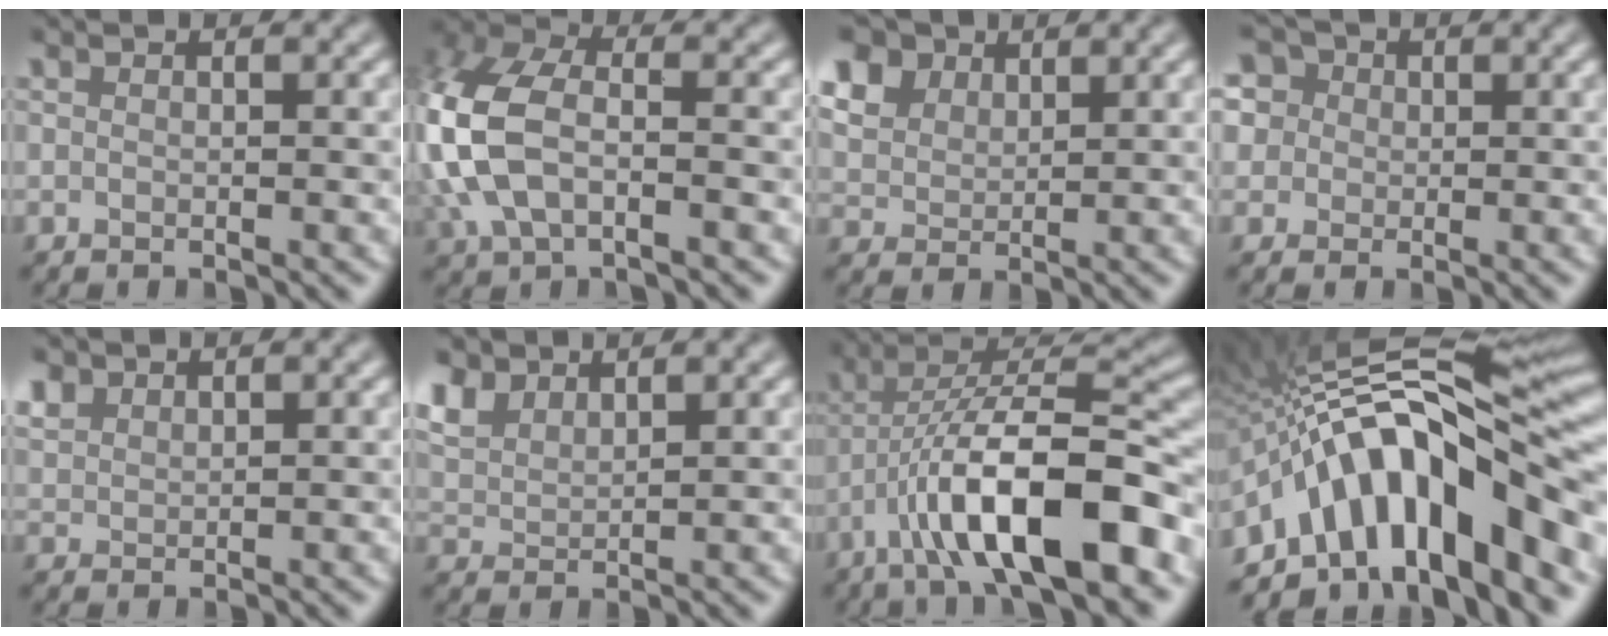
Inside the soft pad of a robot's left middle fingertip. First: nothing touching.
{"total": 9.3, "force": [-0.8, 5.5, 7.4], "torque": [-0.200, 0.007, -0.026]}
{"total": 9.5, "force": [5.8, 6.2, 4.3], "torque": [-0.130, 0.027, 0.096]}
{"total": 8.8, "force": [4.1, 6.6, 4.2], "torque": [-0.072, 0.037, 0.029]}
{"total": 2.0, "force": [1.7, 1.0, 0.4], "torque": [-0.015, 0.006, 0.038]}
{"total": 4.1, "force": [3.1, 2.0, 1.8], "torque": [-0.051, 0.010, 0.063]}
{"total": 11.4, "force": [-5.4, 2.9, 9.6], "torque": [-0.152, 0.020, -0.094]}
{"total": 15.0, "force": [-5.7, 6.0, 12.5], "torque": [-0.174, 0.032, -0.106]}